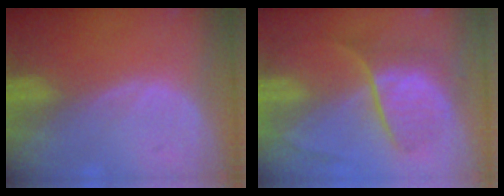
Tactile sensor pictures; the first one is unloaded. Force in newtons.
{"total": 7.2, "press": 7.0, "slide": 1.8}